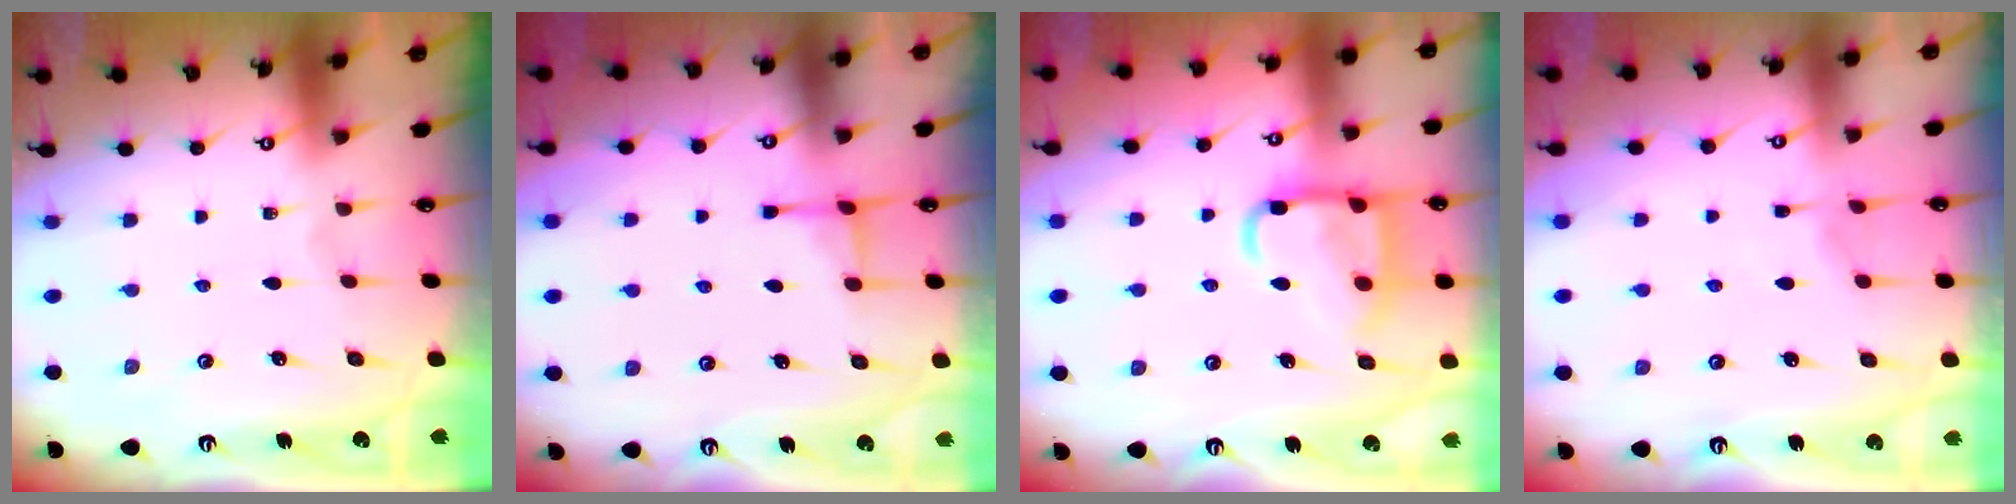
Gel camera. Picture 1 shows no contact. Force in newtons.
{"total": 3.2, "press": 3.1, "slide": 0.7}
{"total": 14.4, "press": 14.4, "slide": 1.3}
{"total": 2.8, "press": 2.7, "slide": 0.3}